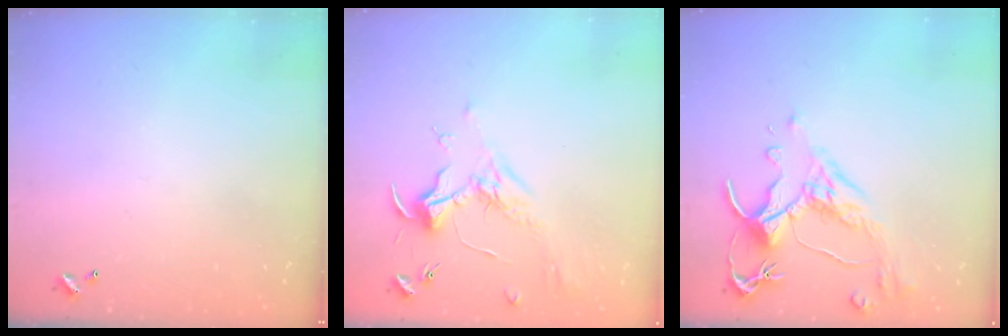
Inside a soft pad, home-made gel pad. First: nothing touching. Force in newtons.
{"total": 1.8, "press": 1.7, "slide": 0.8}
{"total": 3.1, "press": 2.7, "slide": 1.4}